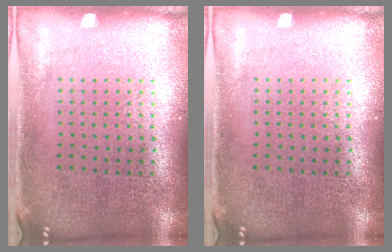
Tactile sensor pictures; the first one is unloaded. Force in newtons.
{"total": 0.0}